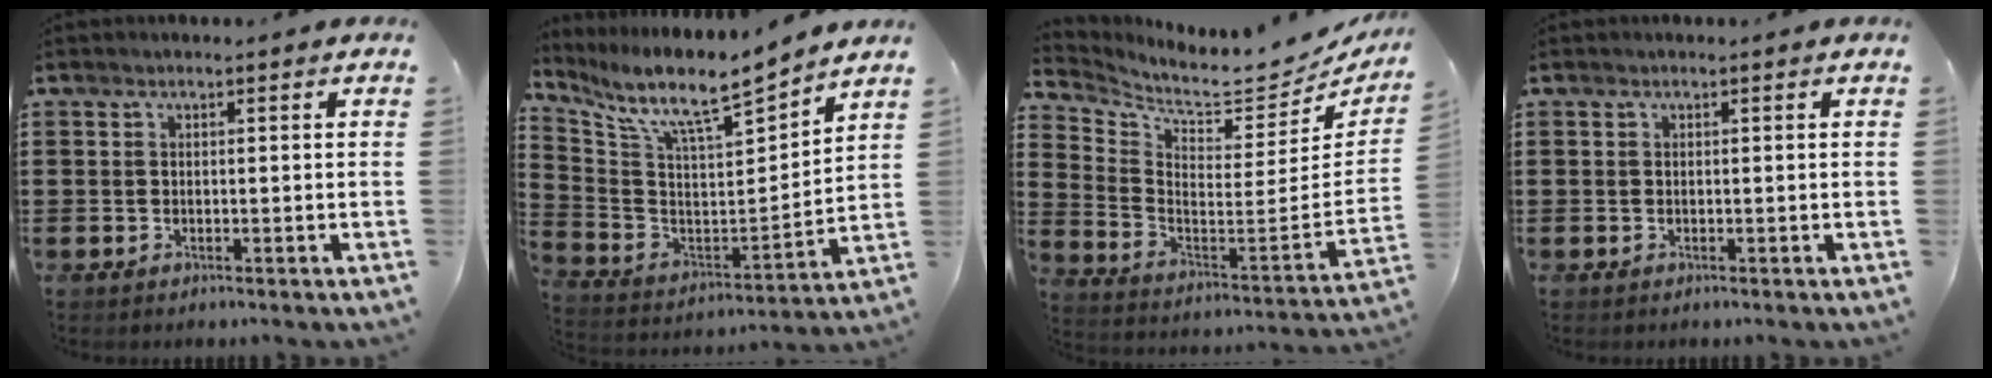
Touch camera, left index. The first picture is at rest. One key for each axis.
{"total": 9.1, "fx": 7.6, "fy": 1.1, "fz": 4.9, "tx": -0.120, "ty": -0.059, "tz": 0.121}
{"total": 6.8, "fx": 6.1, "fy": 0.9, "fz": 2.8, "tx": -0.073, "ty": -0.070, "tz": 0.096}
{"total": 0.0}